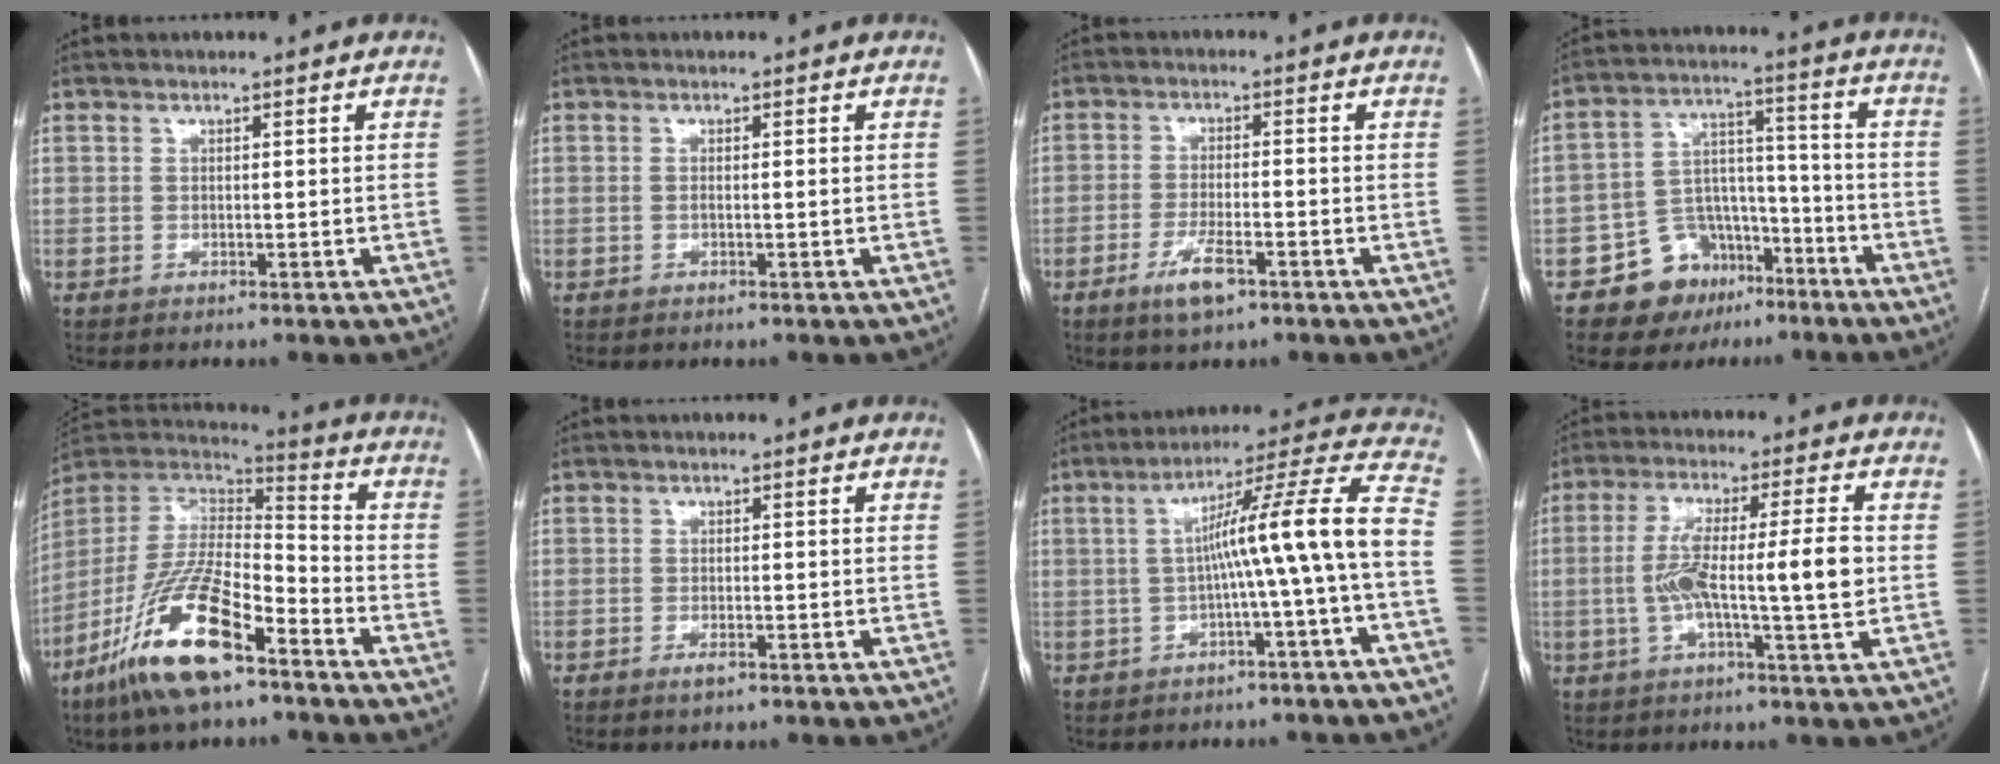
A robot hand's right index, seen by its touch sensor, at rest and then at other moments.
{"total": 0.7, "force": [-0.1, -0.1, 0.7], "torque": [-0.014, 0.000, 0.000]}
{"total": 5.3, "force": [-3.0, 1.2, 4.2], "torque": [-0.082, -0.004, -0.051]}
{"total": 10.9, "force": [-6.5, 7.9, 3.5], "torque": [-0.049, 0.045, -0.097]}
{"total": 18.7, "force": [-11.3, 4.8, 14.0], "torque": [-0.303, -0.016, -0.214]}
{"total": 1.5, "force": [-0.9, 0.3, 1.1], "torque": [-0.018, -0.001, -0.014]}
{"total": 12.5, "force": [-2.2, -1.7, 12.2], "torque": [-0.171, 0.032, -0.035]}
{"total": 11.5, "force": [-0.8, 0.6, 11.5], "torque": [-0.207, 0.015, -0.017]}